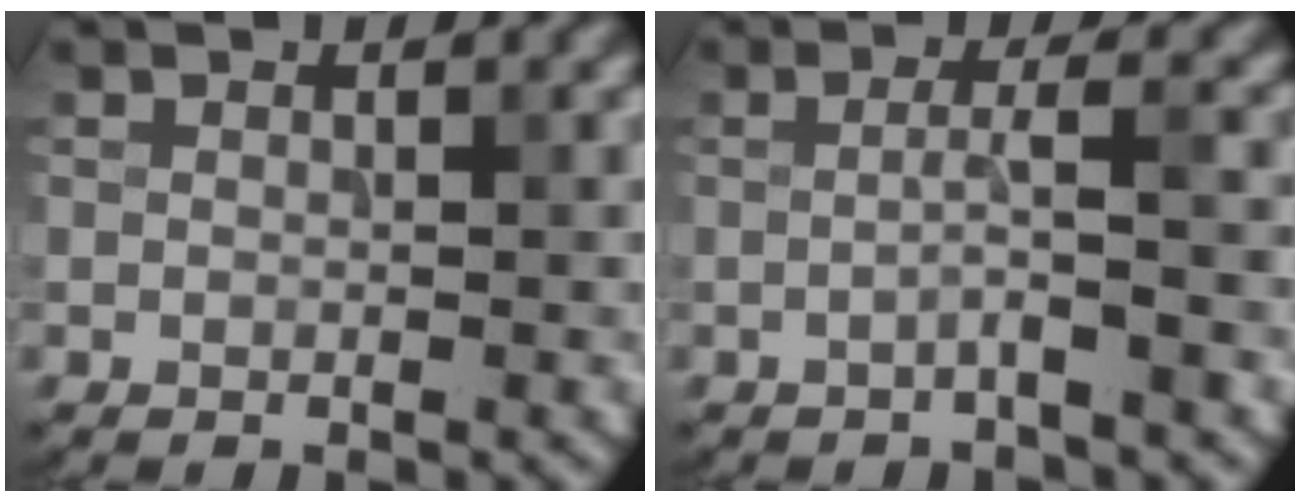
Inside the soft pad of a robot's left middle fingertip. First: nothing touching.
{"total": 2.5, "force": [-0.6, 0.2, 2.4], "torque": [-0.039, 0.010, -0.020]}